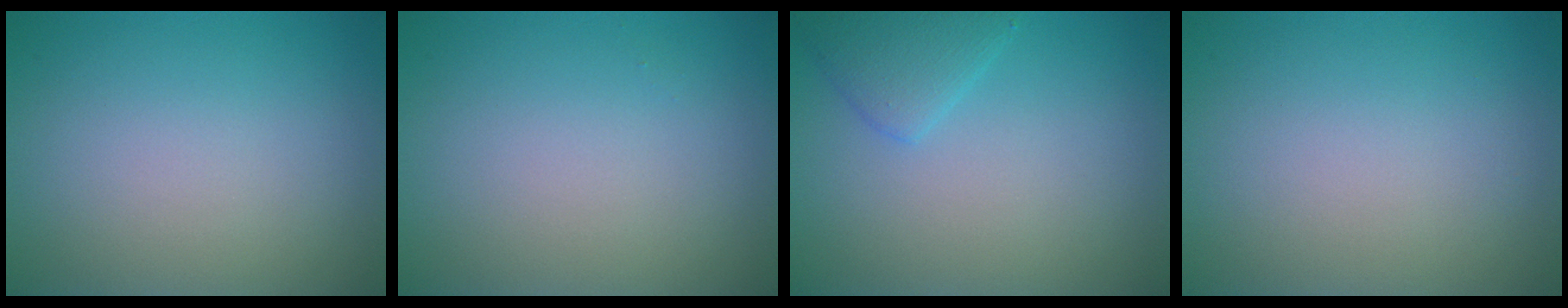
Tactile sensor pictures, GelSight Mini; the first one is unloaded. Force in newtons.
{"total": 0.0}
{"total": 2.2, "press": 2.2, "slide": 0.2}
{"total": 0.0}